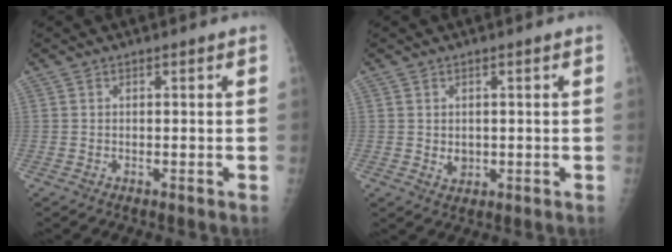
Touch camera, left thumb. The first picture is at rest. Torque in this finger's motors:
{"motor_torque": [-0.05, 0.16, 0.20, -0.07, 0.02]}